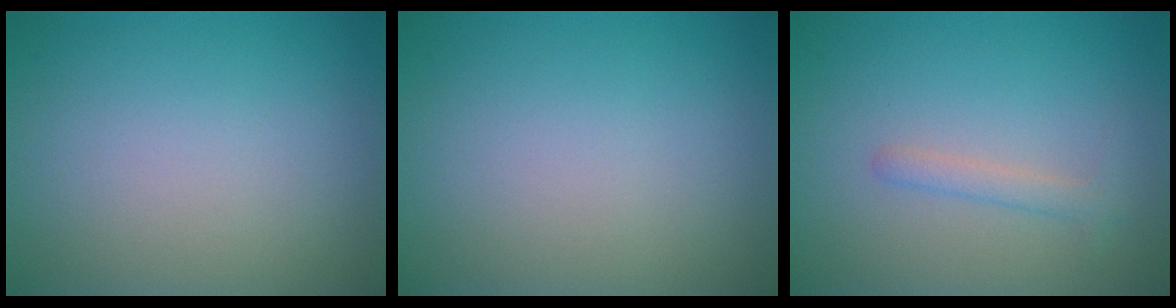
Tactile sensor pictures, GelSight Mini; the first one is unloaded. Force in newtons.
{"total": 0.0}
{"total": 1.4, "press": 1.4, "slide": 0.0}